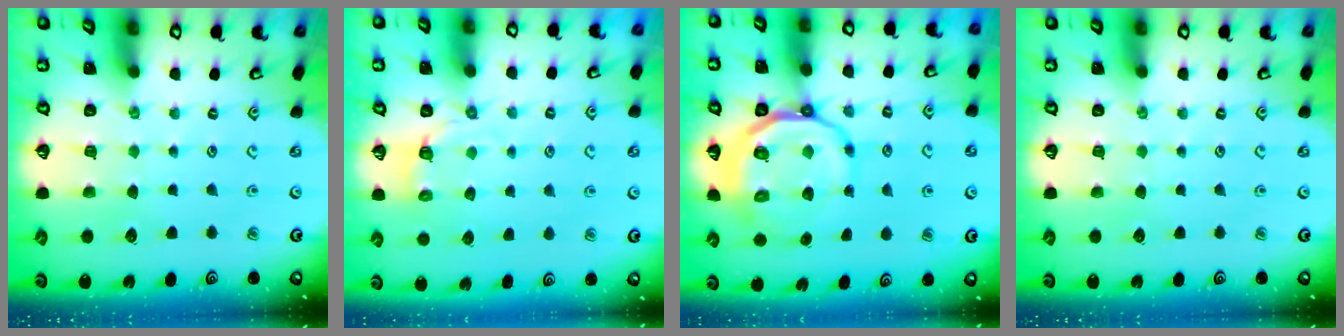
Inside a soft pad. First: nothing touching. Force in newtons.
{"total": 3.0, "press": 1.6, "slide": 2.5}
{"total": 11.0, "press": 10.6, "slide": 2.7}
{"total": 0.0}